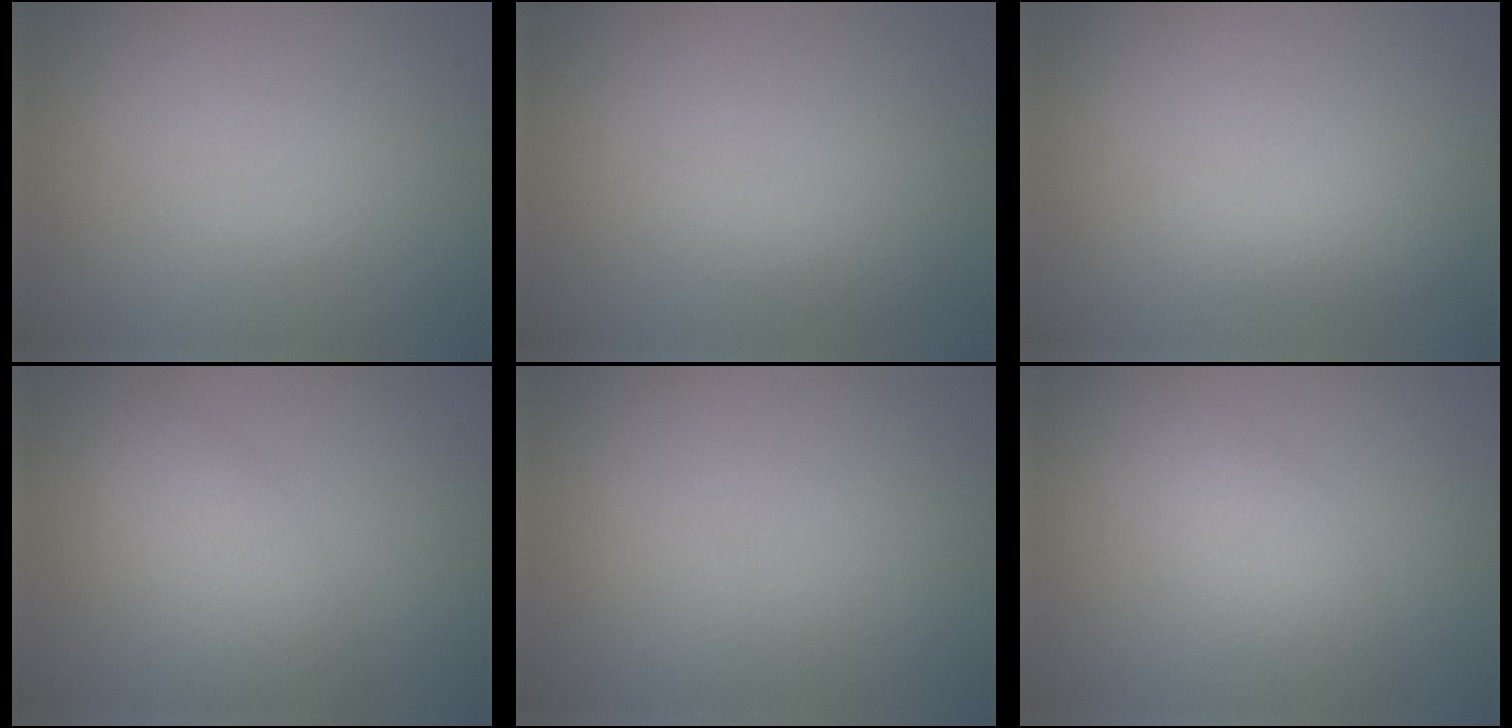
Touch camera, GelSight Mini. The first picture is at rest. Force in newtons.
{"total": 1.2, "press": 1.2, "slide": 0.0}
{"total": 1.8, "press": 1.8, "slide": 0.0}
{"total": 4.8, "press": 4.8, "slide": 0.3}
{"total": 0.8, "press": 0.8, "slide": 0.0}
{"total": 2.7, "press": 2.7, "slide": 0.1}